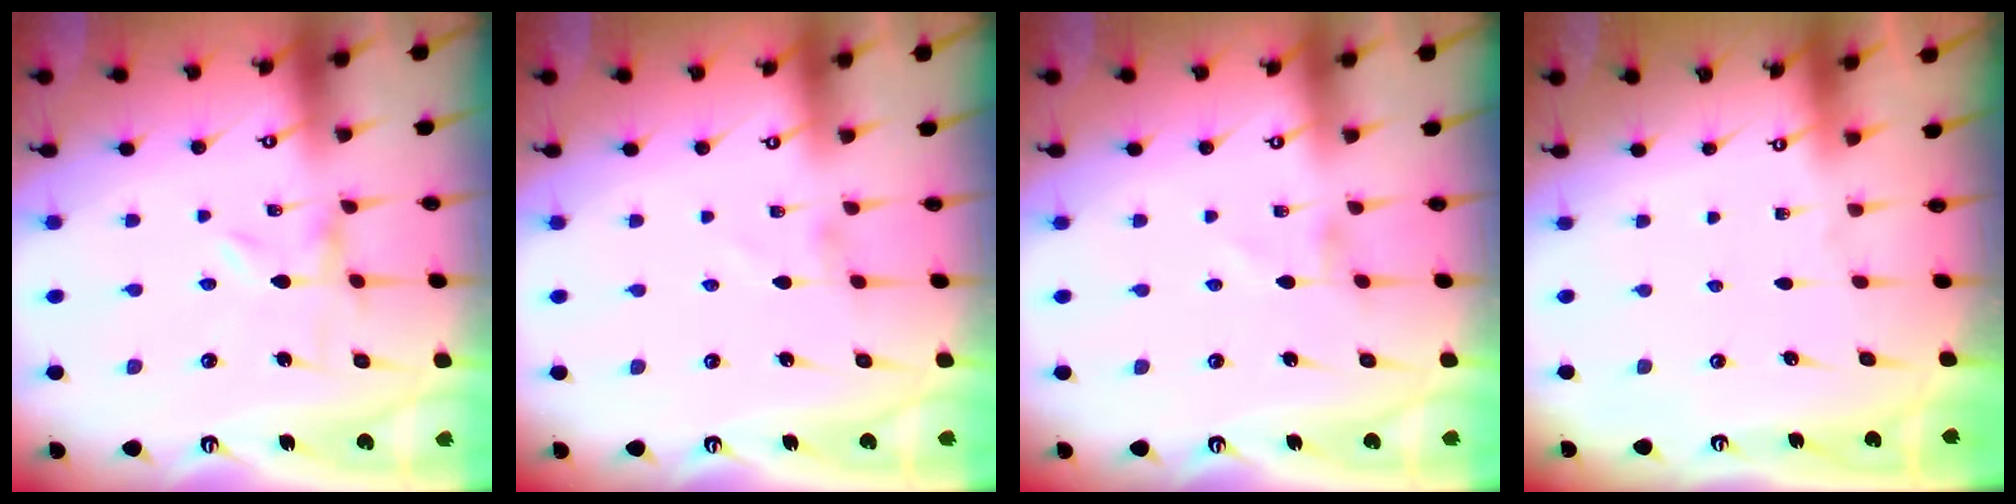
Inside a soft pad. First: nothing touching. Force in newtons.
{"total": 1.4, "press": 1.4, "slide": 0.0}
{"total": 0.6, "press": 0.5, "slide": 0.3}
{"total": 0.0}